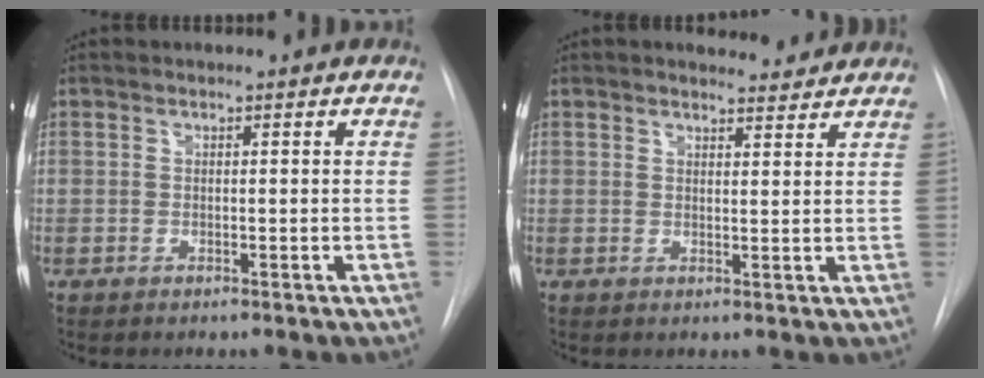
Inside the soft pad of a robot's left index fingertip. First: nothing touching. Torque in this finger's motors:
{"motor_torque": [0.33, -0.53, 0.07, 0.01]}